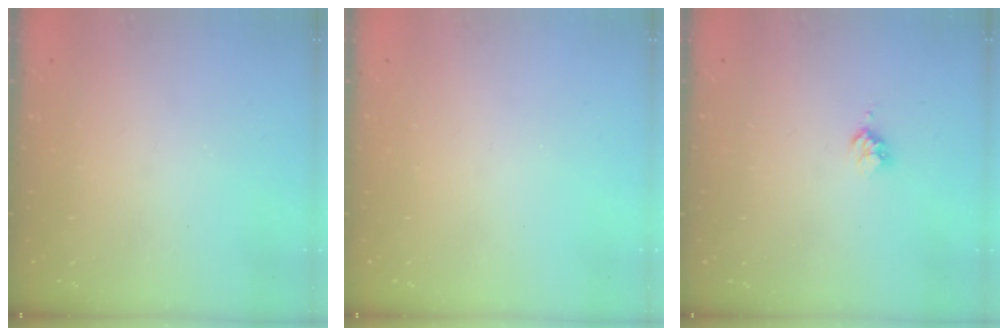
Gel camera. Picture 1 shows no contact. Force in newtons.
{"total": 0.0}
{"total": 2.5, "press": 2.5, "slide": 0.3}